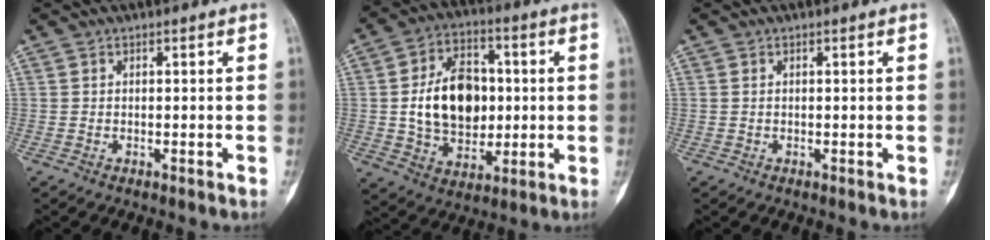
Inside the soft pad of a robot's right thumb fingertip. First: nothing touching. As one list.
[{"total": 16.2, "force": [0.8, 11.3, 11.6], "torque": [-0.156, 0.009, 0.019]}, {"total": 0.0}]